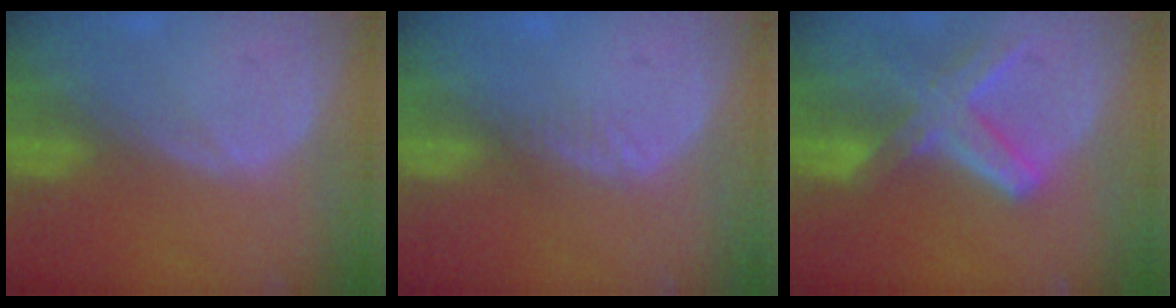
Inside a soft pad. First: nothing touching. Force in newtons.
{"total": 1.3, "press": 1.1, "slide": 0.7}
{"total": 8.3, "press": 7.3, "slide": 4.0}